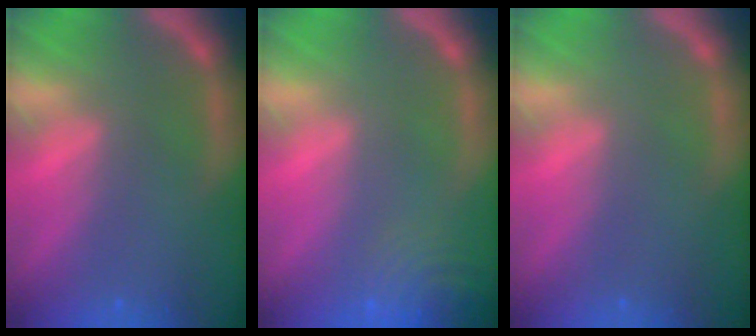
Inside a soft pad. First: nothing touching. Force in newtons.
{"total": 7.5}
{"total": 0.0}